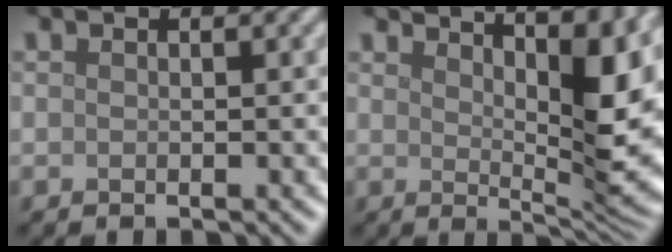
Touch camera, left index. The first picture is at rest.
{"total": 10.8, "force": [5.3, 3.1, 8.9], "torque": [-0.091, 0.018, 0.076]}